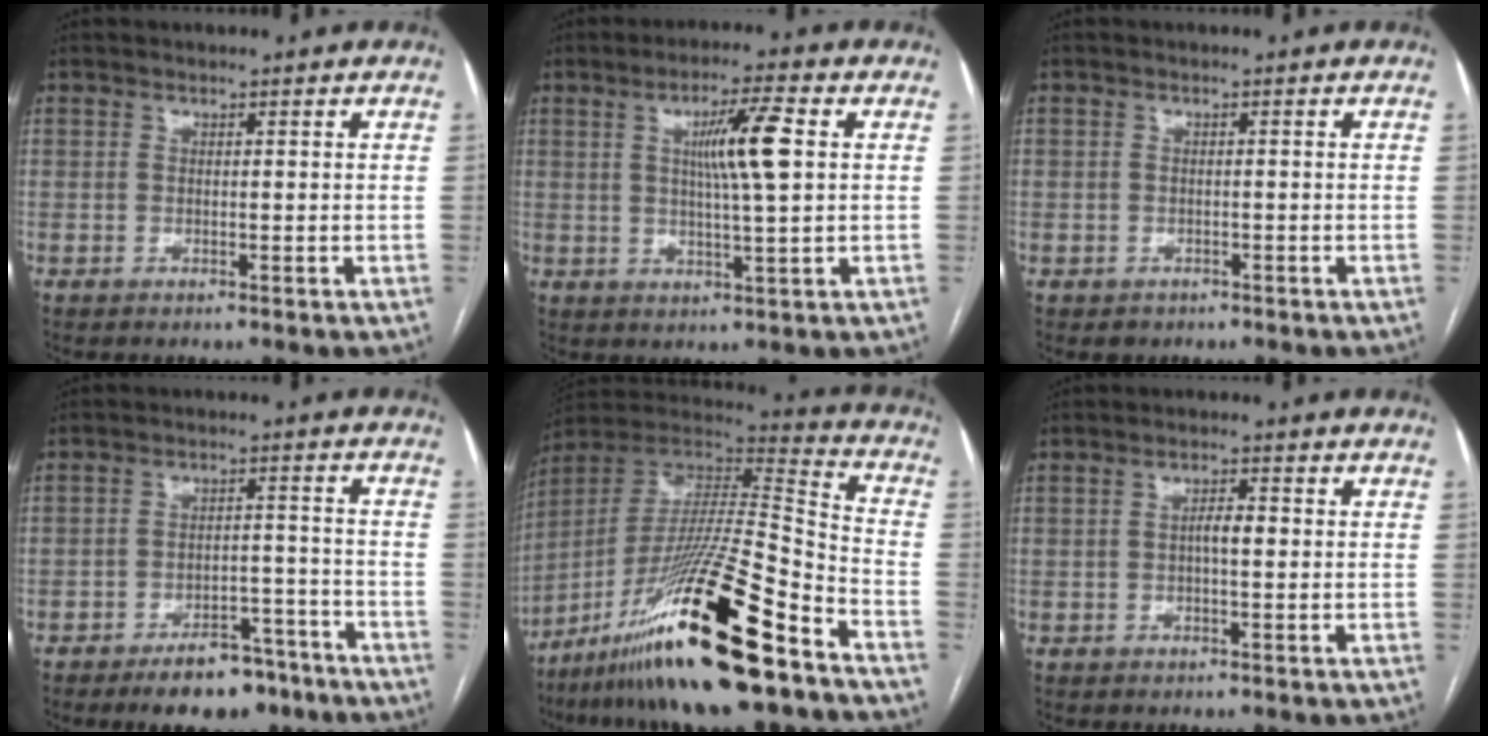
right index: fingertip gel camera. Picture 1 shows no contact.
{"total": 8.2, "force": [1.7, 0.1, 8.0], "torque": [-0.139, 0.003, 0.029]}
{"total": 1.9, "force": [-1.0, 1.6, 0.1], "torque": [-0.003, 0.006, -0.012]}
{"total": 9.2, "force": [-6.9, 4.0, 4.6], "torque": [-0.057, 0.013, -0.104]}
{"total": 26.9, "force": [-16.8, 2.0, 20.8], "torque": [-0.378, -0.034, -0.302]}
{"total": 2.6, "force": [-0.1, 0.6, 2.6], "torque": [-0.044, 0.006, -0.002]}